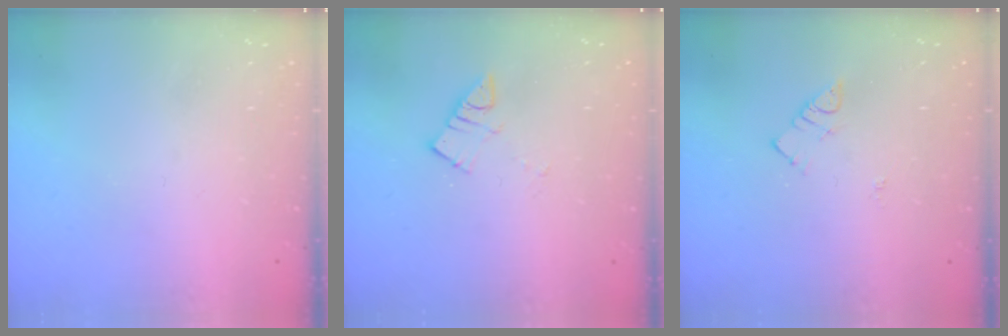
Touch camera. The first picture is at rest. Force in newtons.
{"total": 4.9, "press": 4.8, "slide": 0.5}
{"total": 3.9, "press": 3.8, "slide": 0.5}